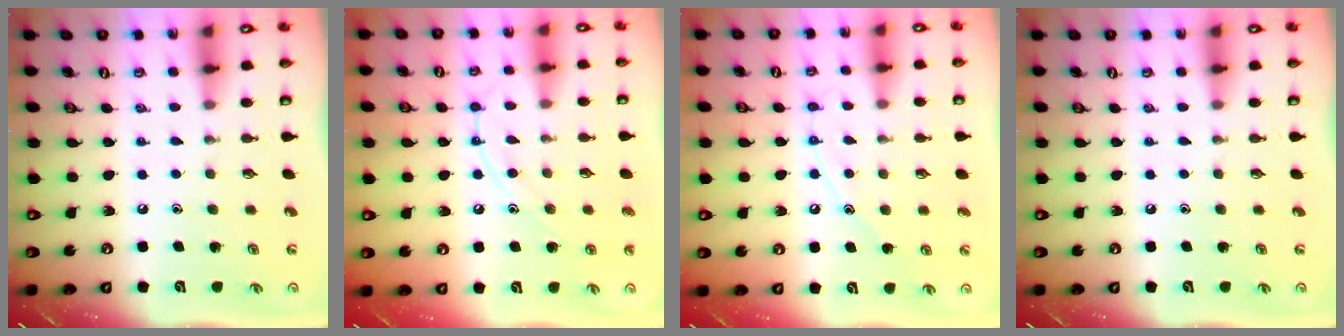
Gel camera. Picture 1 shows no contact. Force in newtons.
{"total": 9.3, "press": 9.3, "slide": 0.4}
{"total": 8.7, "press": 8.7, "slide": 0.9}
{"total": 0.0}